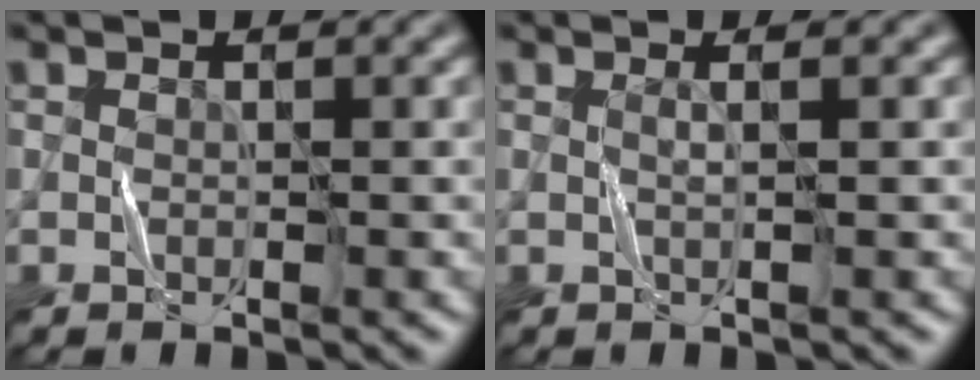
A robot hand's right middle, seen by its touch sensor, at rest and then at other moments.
{"total": 0.7, "force": [0.4, 0.0, 0.5], "torque": [0.005, -0.003, -0.007]}